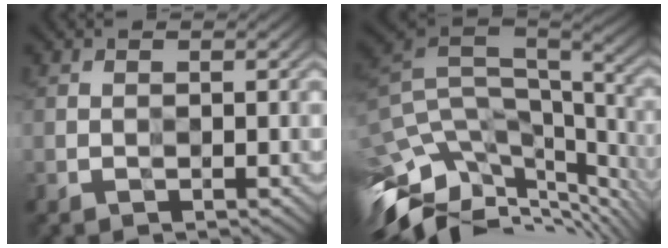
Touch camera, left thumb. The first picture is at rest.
{"total": 14.0, "force": [-5.5, 5.8, 11.5], "torque": [-0.268, 0.001, -0.086]}